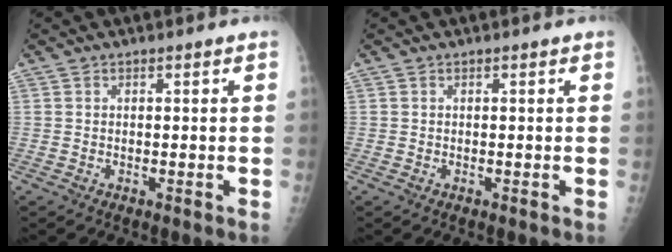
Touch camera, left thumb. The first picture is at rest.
{"total": 0.0}